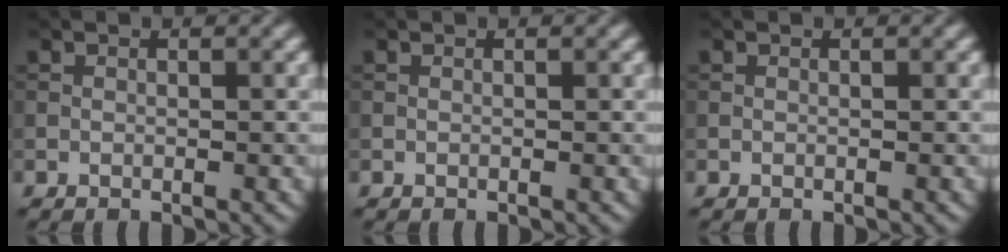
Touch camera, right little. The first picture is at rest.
{"total": 0.0}
{"total": 0.0}